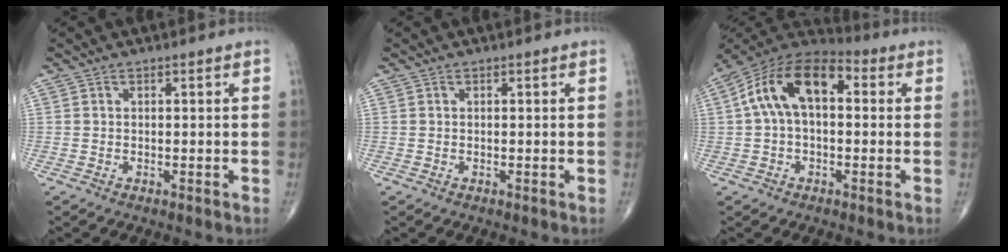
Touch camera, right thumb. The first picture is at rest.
{"total": 0.0}
{"total": 14.7, "force": [2.2, 8.4, 11.9], "torque": [-0.210, 0.044, 0.027]}